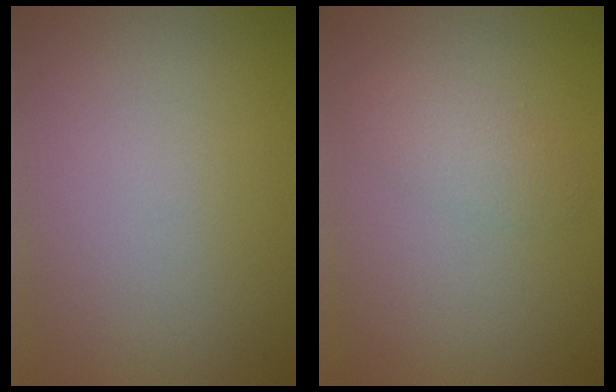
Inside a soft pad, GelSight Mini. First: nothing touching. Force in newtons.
{"total": 1.7, "press": 1.7, "slide": 0.1}